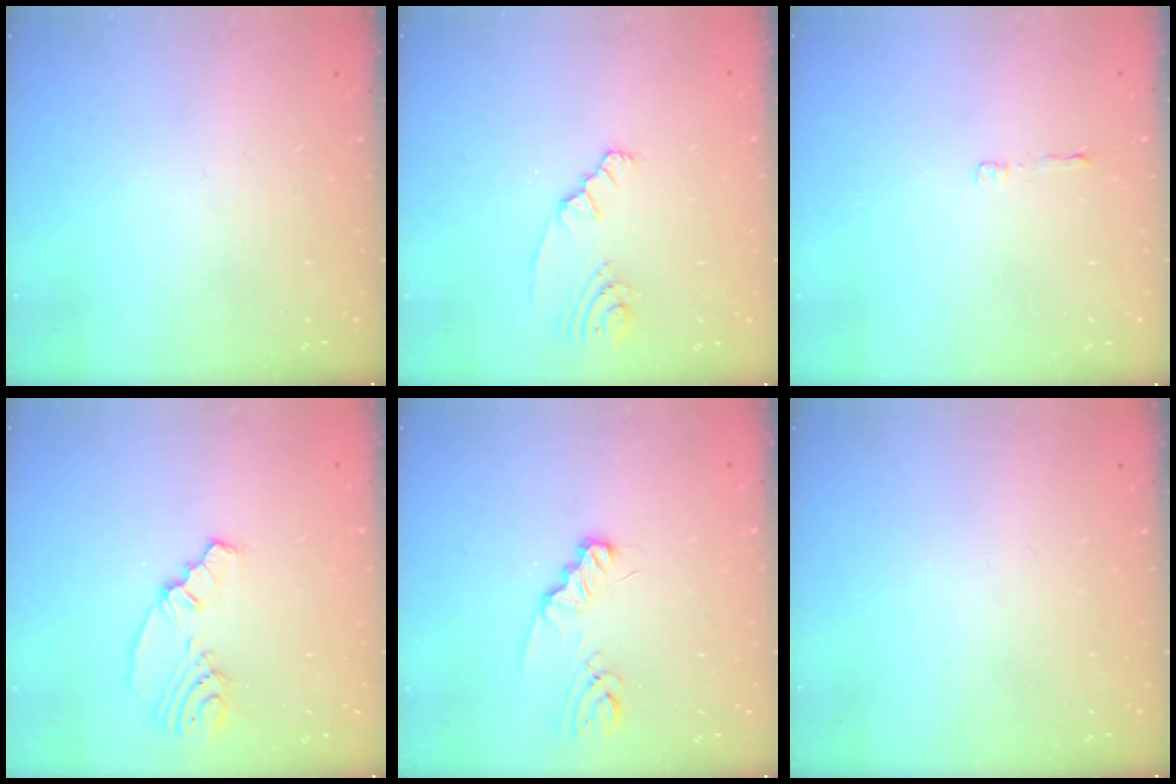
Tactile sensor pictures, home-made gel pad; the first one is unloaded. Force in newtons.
{"total": 3.2, "press": 3.0, "slide": 1.2}
{"total": 2.8, "press": 2.8, "slide": 0.3}
{"total": 6.7, "press": 5.6, "slide": 3.6}
{"total": 3.3, "press": 3.3, "slide": 0.4}
{"total": 0.0}